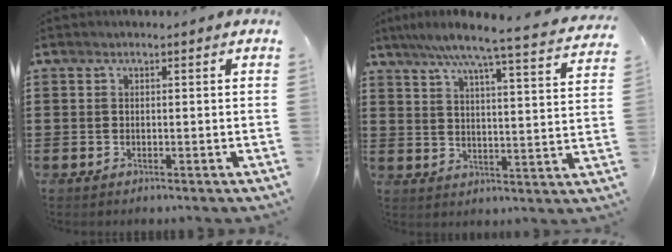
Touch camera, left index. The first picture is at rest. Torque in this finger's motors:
{"motor_torque": [2.14, 0.00, 0.65, 0.12]}